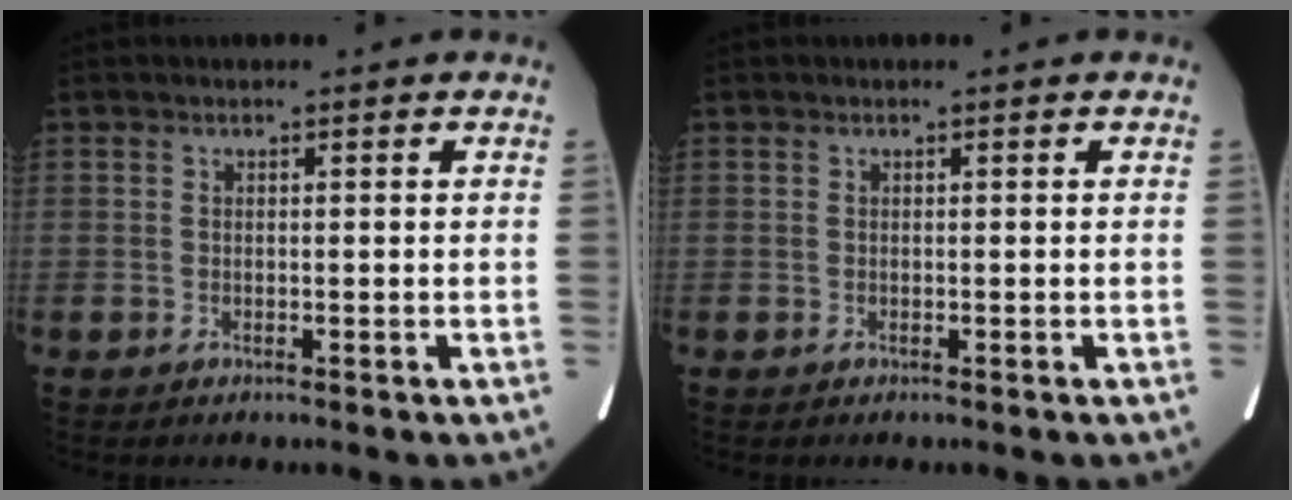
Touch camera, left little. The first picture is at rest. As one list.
[{"total": 0.0}]